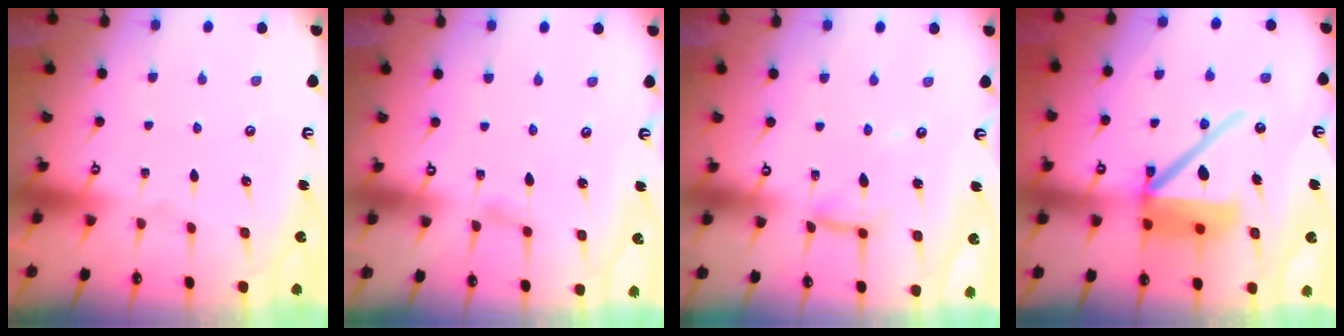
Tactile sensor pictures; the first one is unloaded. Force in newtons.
{"total": 2.7, "press": 2.6, "slide": 0.4}
{"total": 9.5, "press": 9.5, "slide": 0.8}
{"total": 16.3, "press": 16.2, "slide": 2.1}